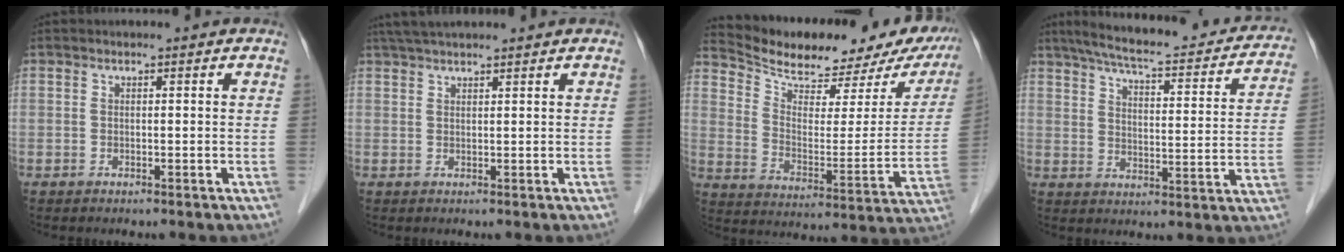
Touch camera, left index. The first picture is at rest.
{"total": 5.7, "force": [5.0, 0.2, 2.7], "torque": [-0.044, 0.040, 0.087]}
{"total": 21.7, "force": [19.3, 5.6, 8.2], "torque": [-0.120, -0.028, 0.264]}
{"total": 24.2, "force": [20.8, 4.7, 11.6], "torque": [-0.165, -0.003, 0.257]}